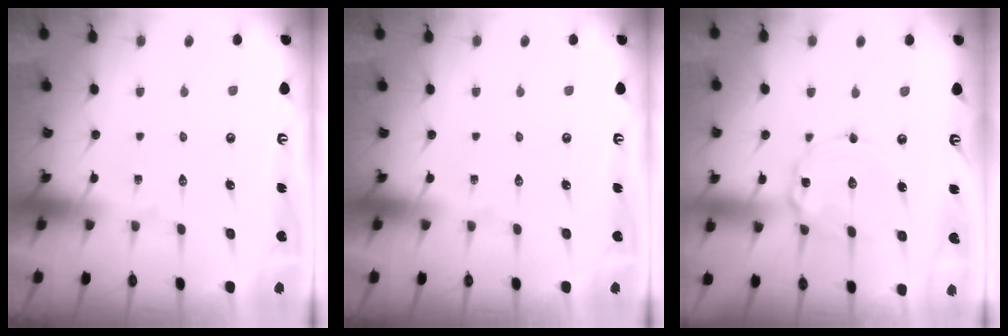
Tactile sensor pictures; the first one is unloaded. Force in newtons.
{"total": 0.0}
{"total": 4.7, "press": 4.7, "slide": 0.4}